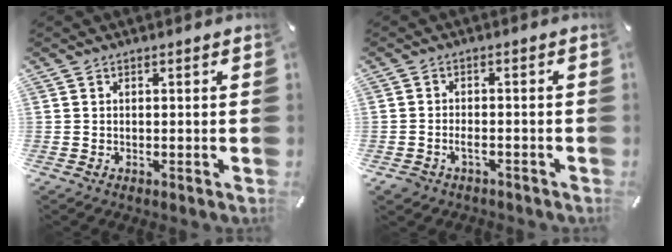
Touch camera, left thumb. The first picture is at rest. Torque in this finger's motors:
{"motor_torque": [0.17, 0.19, -0.05, 0.08, 0.09]}